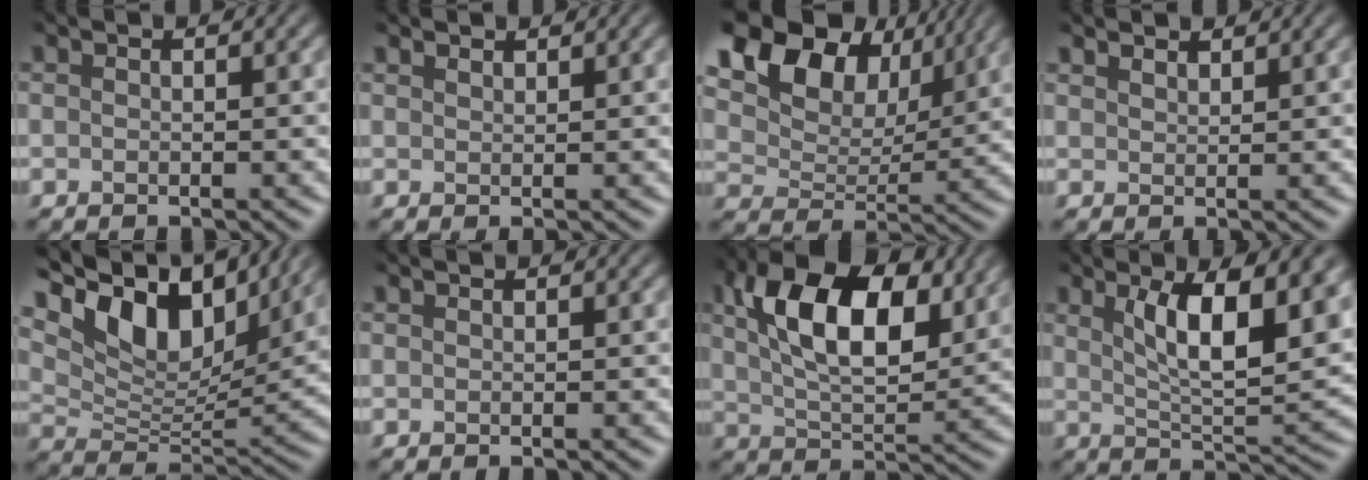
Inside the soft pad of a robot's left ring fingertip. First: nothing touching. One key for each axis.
{"total": 1.2, "fx": 1.2, "fy": 0.2, "fz": 0.2, "tx": -0.008, "ty": -0.001, "tz": 0.021}
{"total": 13.1, "fx": 7.4, "fy": 8.3, "fz": 6.9, "tx": -0.151, "ty": 0.042, "tz": 0.120}
{"total": 2.1, "fx": 2.0, "fy": 0.5, "fz": 0.4, "tx": -0.008, "ty": -0.003, "tz": 0.037}
{"total": 12.5, "fx": 7.6, "fy": 6.0, "fz": 7.9, "tx": -0.146, "ty": 0.015, "tz": 0.133}
{"total": 0.0}
{"total": 11.1, "fx": 4.2, "fy": 5.9, "fz": 8.4, "tx": -0.137, "ty": 0.012, "tz": 0.071}
{"total": 9.1, "fx": 3.2, "fy": 3.1, "fz": 7.9, "tx": -0.129, "ty": -0.011, "tz": 0.055}